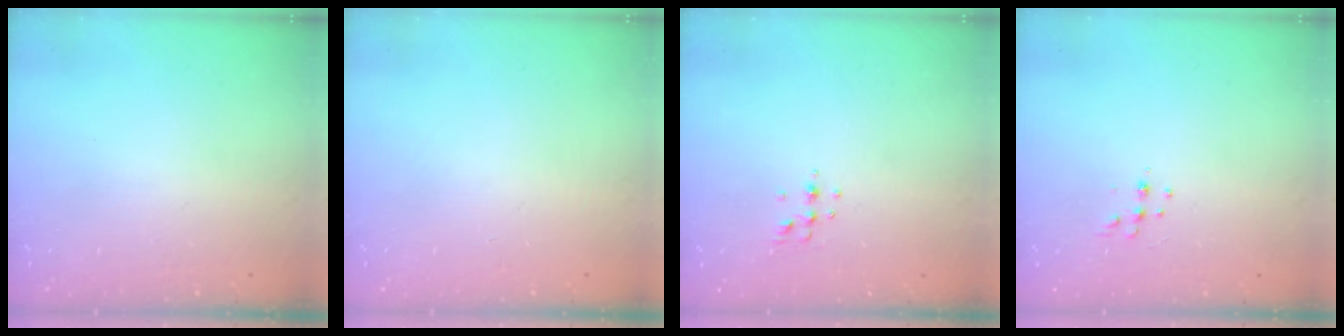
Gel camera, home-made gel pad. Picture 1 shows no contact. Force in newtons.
{"total": 0.0}
{"total": 4.7, "press": 4.5, "slide": 1.3}
{"total": 5.8, "press": 5.7, "slide": 0.8}